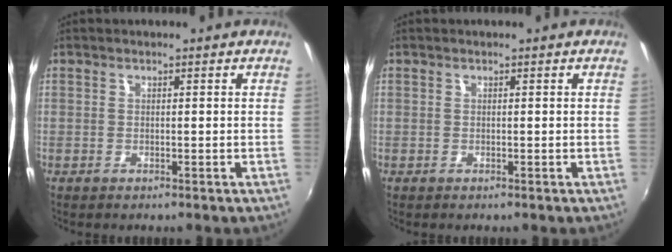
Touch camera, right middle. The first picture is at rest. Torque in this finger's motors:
{"motor_torque": [0.00, 0.00, 0.00, 0.00]}